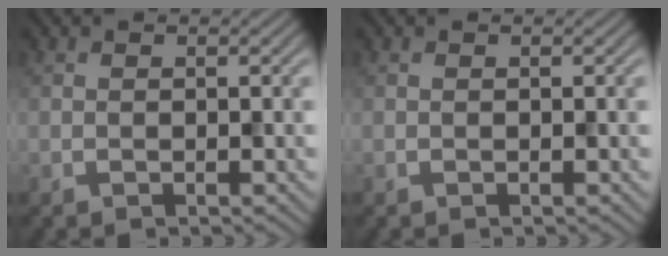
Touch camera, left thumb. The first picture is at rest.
{"total": 0.0}